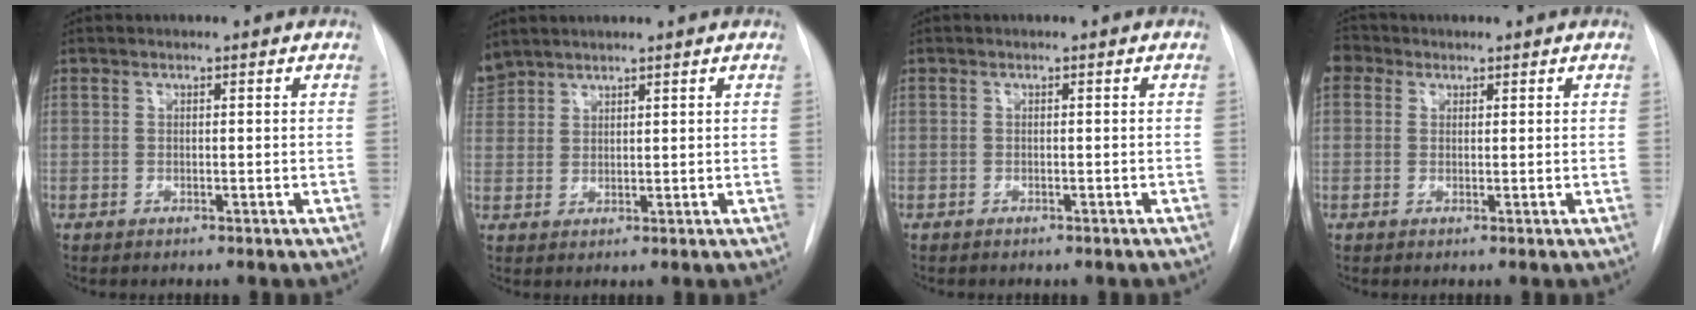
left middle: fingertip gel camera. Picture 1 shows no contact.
{"total": 4.2, "force": [4.0, 1.0, 0.3], "torque": [-0.012, 0.017, 0.084]}
{"total": 1.1, "force": [-0.9, 0.4, 0.5], "torque": [-0.012, -0.002, -0.010]}
{"total": 3.5, "force": [1.7, 2.9, 1.1], "torque": [-0.028, 0.016, 0.030]}